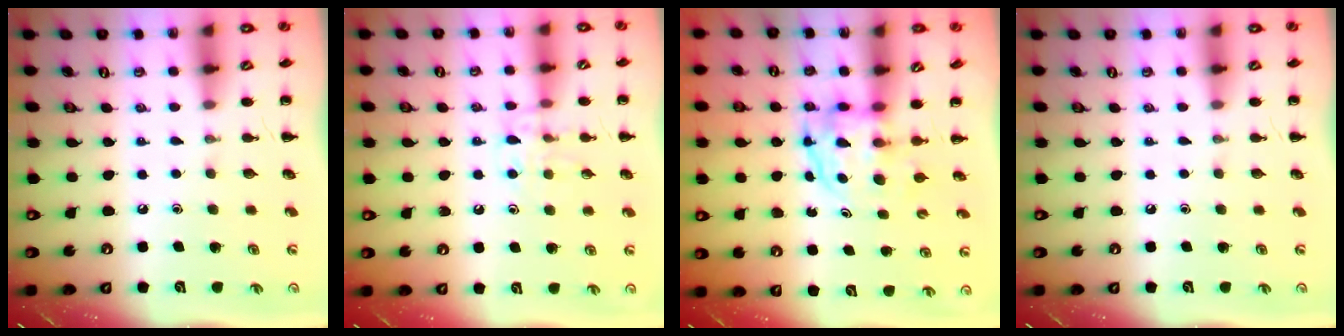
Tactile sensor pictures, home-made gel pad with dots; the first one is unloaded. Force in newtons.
{"total": 9.2, "press": 9.1, "slide": 1.4}
{"total": 3.8, "press": 3.8, "slide": 0.3}
{"total": 0.0}